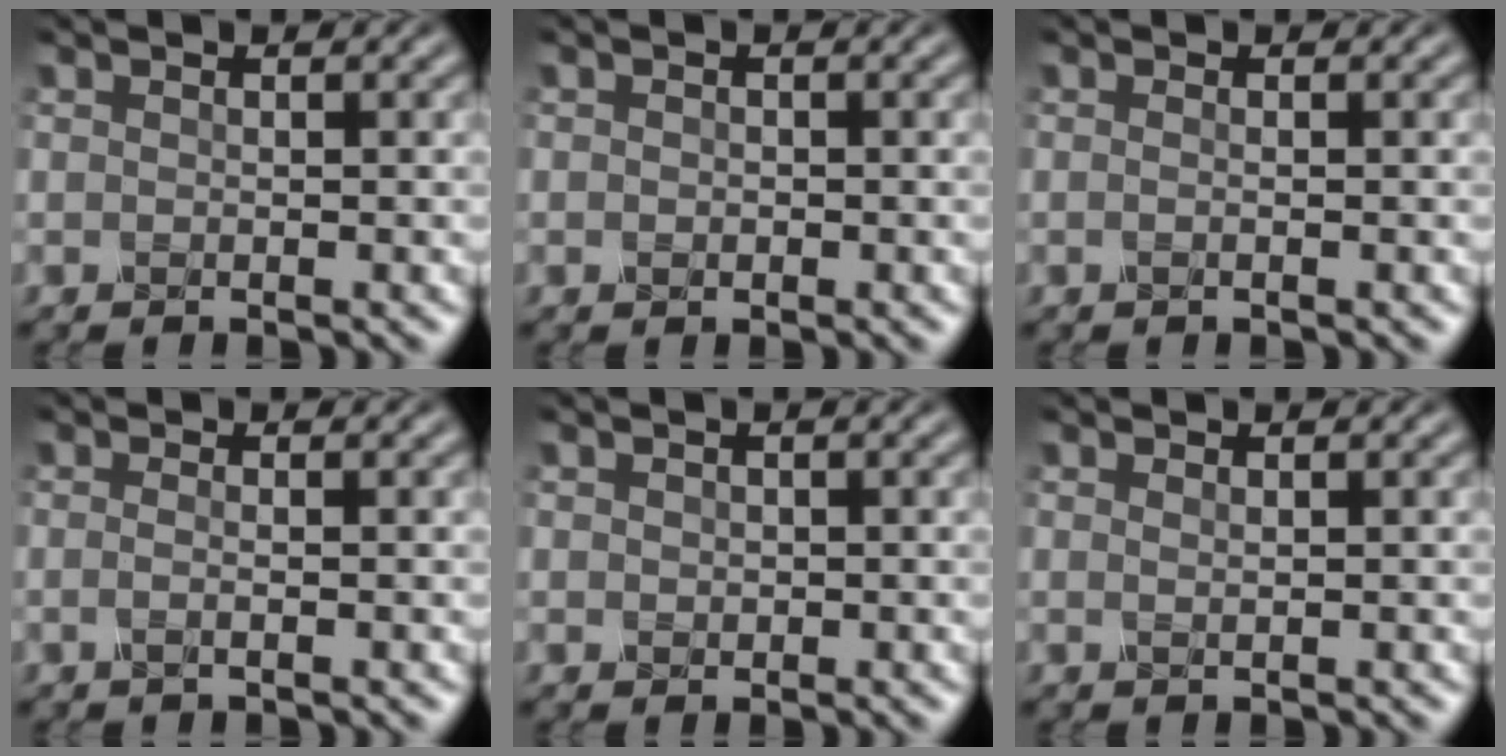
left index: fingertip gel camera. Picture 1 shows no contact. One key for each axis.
{"total": 0.6, "fx": -0.1, "fy": 0.5, "fz": 0.4, "tx": -0.005, "ty": -0.002, "tz": -0.002}
{"total": 0.7, "fx": -0.1, "fy": 0.2, "fz": 0.7, "tx": -0.012, "ty": -0.007, "tz": -0.006}
{"total": 1.2, "fx": -0.1, "fy": 0.5, "fz": 1.1, "tx": -0.016, "ty": -0.008, "tz": -0.010}
{"total": 0.6, "fx": 0.2, "fy": 0.6, "fz": 0.2, "tx": -0.003, "ty": -0.002, "tz": 0.003}
{"total": 0.6, "fx": 0.3, "fy": 0.2, "fz": 0.5, "tx": -0.007, "ty": 0.000, "tz": 0.005}